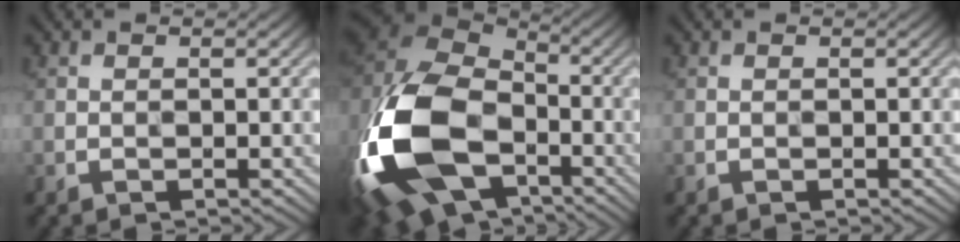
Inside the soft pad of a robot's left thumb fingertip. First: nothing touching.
{"total": 21.5, "force": [-6.6, 14.5, 14.5], "torque": [-0.373, -0.027, -0.113]}
{"total": 0.0}